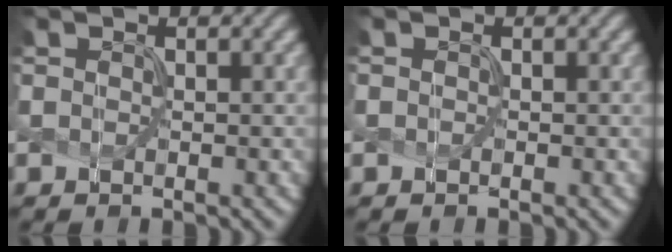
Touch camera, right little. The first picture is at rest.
{"total": 0.0}